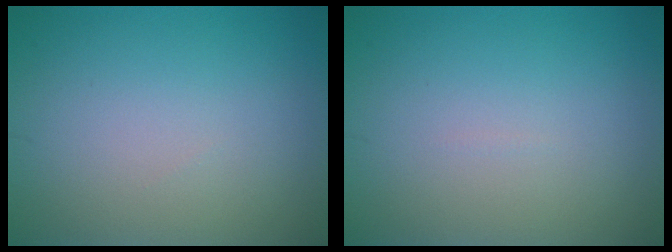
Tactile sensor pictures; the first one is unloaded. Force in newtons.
{"total": 0.0}